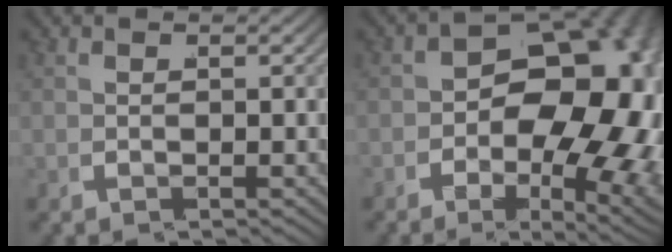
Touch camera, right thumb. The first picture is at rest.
{"total": 17.4, "force": [-0.7, 10.7, 13.8], "torque": [-0.172, -0.032, -0.003]}